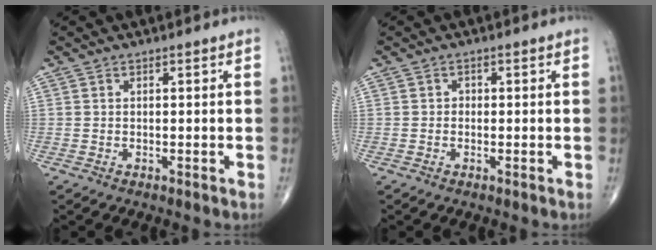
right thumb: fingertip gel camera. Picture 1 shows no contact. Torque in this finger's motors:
{"motor_torque": [-0.17, 0.10, 0.05, -0.01, 0.03]}